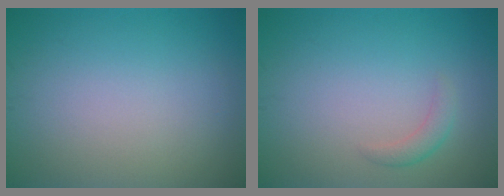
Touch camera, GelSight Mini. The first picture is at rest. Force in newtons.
{"total": 1.4, "press": 1.4, "slide": 0.0}